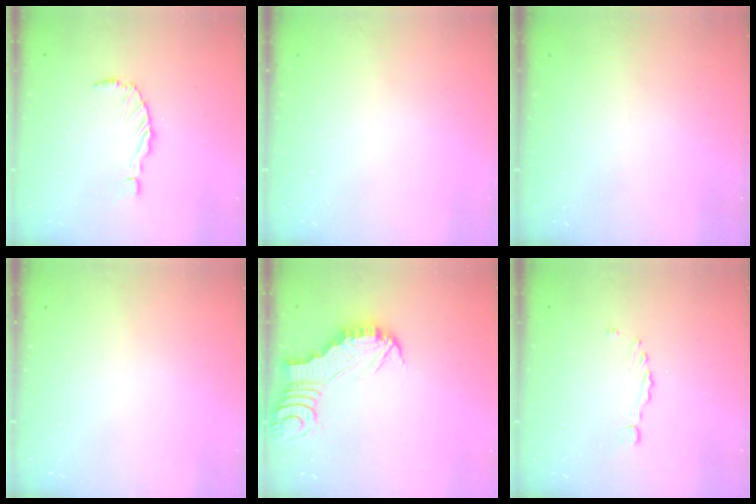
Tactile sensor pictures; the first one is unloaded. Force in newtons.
{"total": 0.0}
{"total": 0.0}
{"total": 0.0}
{"total": 2.7, "press": 2.7, "slide": 0.1}
{"total": 1.4, "press": 1.3, "slide": 0.3}